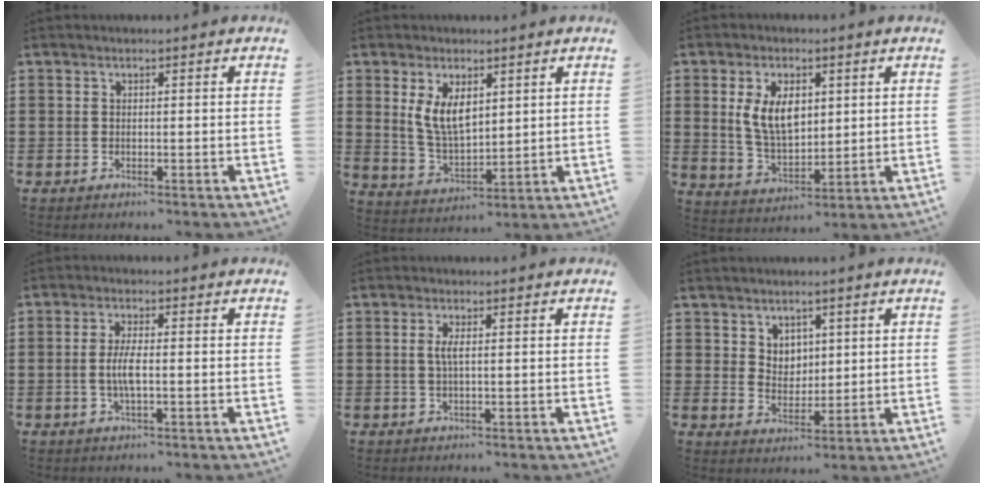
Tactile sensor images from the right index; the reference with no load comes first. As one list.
[{"total": 6.5, "force": [2.5, 3.4, 4.9], "torque": [-0.112, 0.004, 0.044]}, {"total": 8.0, "force": [2.1, 4.5, 6.3], "torque": [-0.133, 0.008, 0.034]}, {"total": 3.8, "force": [-0.6, 0.7, 3.7], "torque": [-0.081, -0.008, -0.017]}, {"total": 2.2, "force": [0.3, 0.4, 2.1], "torque": [-0.043, -0.001, 0.003]}, {"total": 4.1, "force": [2.6, 3.1, 0.5], "torque": [-0.026, 0.007, 0.049]}]